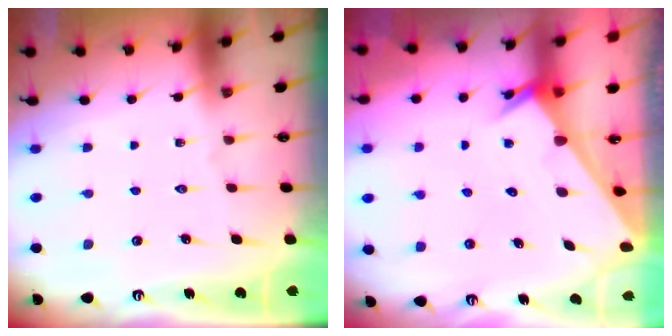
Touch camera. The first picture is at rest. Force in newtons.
{"total": 2.0, "press": 2.0, "slide": 0.1}